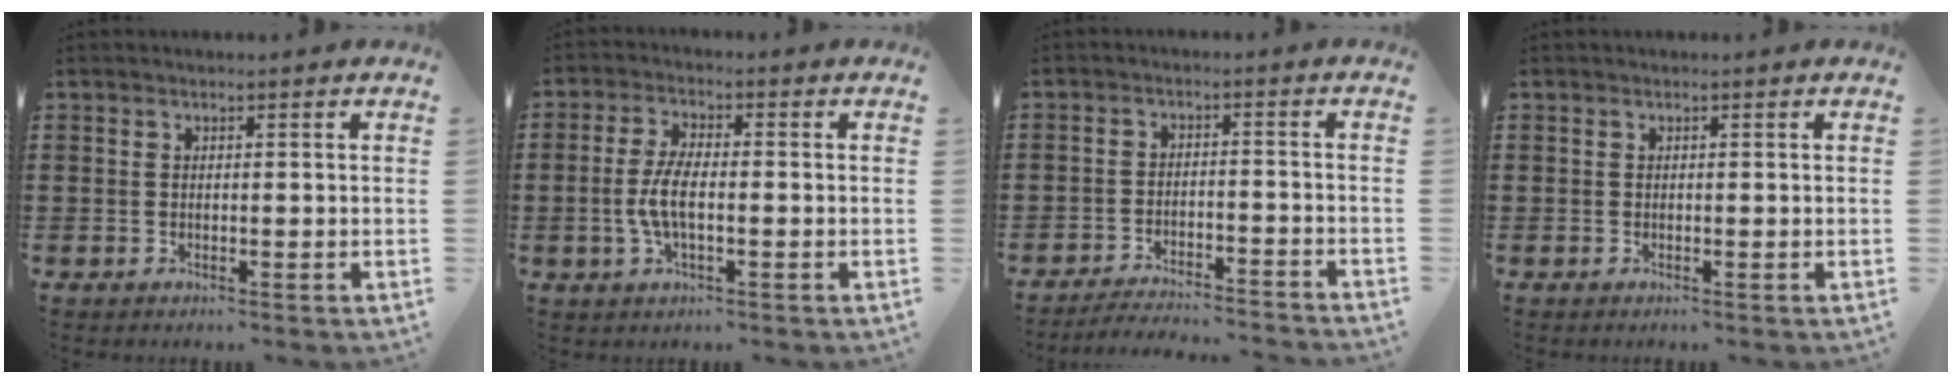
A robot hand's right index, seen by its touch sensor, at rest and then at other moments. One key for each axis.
{"total": 5.3, "fx": -0.9, "fy": 1.9, "fz": 4.9, "tx": -0.121, "ty": -0.008, "tz": -0.027}
{"total": 3.5, "fx": -3.5, "fy": 0.0, "fz": 0.6, "tx": -0.015, "ty": 0.002, "tz": -0.074}
{"total": 0.0}